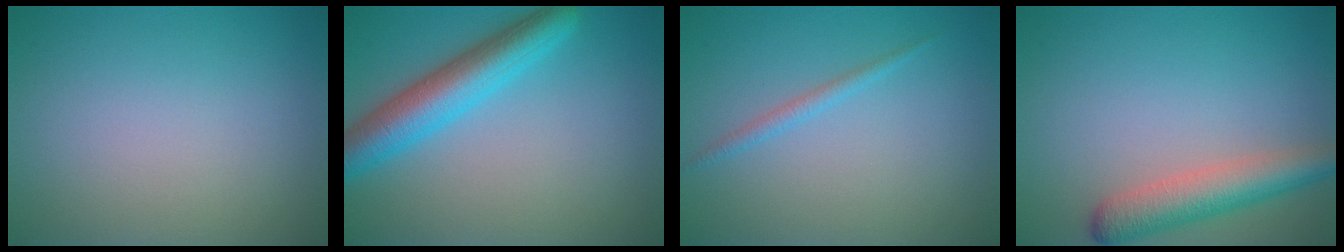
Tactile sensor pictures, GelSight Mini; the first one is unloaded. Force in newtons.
{"total": 5.8, "press": 5.8, "slide": 0.1}
{"total": 1.1, "press": 1.1, "slide": 0.1}
{"total": 4.4, "press": 4.3, "slide": 0.2}